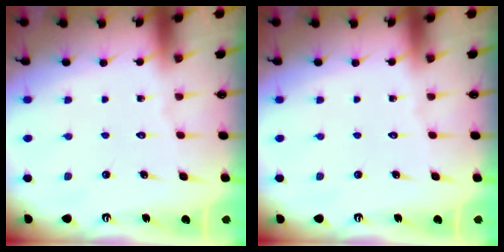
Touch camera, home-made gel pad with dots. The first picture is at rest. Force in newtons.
{"total": 0.0}